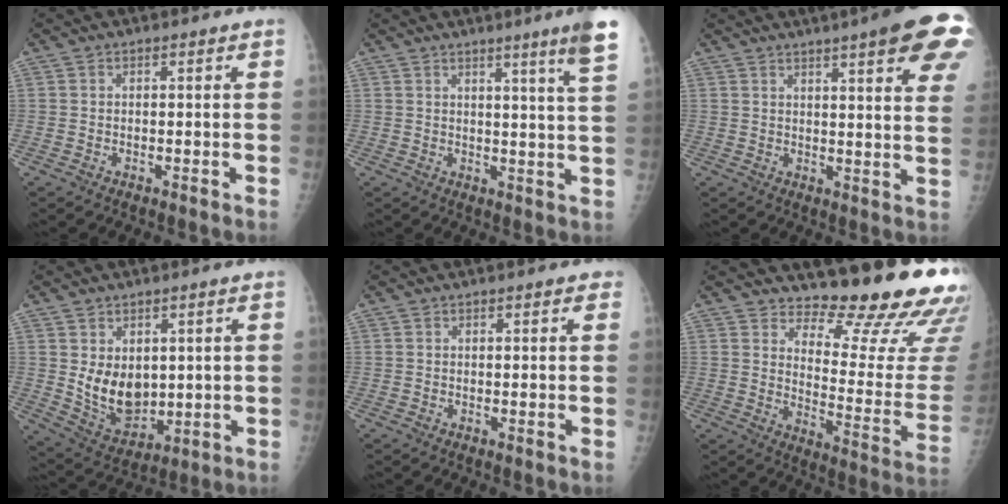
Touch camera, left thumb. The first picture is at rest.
{"total": 9.2, "force": [5.8, -1.1, 7.1], "torque": [-0.092, -0.033, 0.064]}
{"total": 19.4, "force": [12.0, 3.1, 14.9], "torque": [-0.176, -0.027, 0.135]}
{"total": 9.5, "force": [1.4, 6.6, 6.7], "torque": [-0.079, -0.026, 0.051]}
{"total": 1.6, "force": [1.1, 0.3, 1.1], "torque": [-0.011, 0.003, 0.010]}
{"total": 19.0, "force": [16.7, 3.8, 8.2], "torque": [-0.066, -0.173, 0.212]}